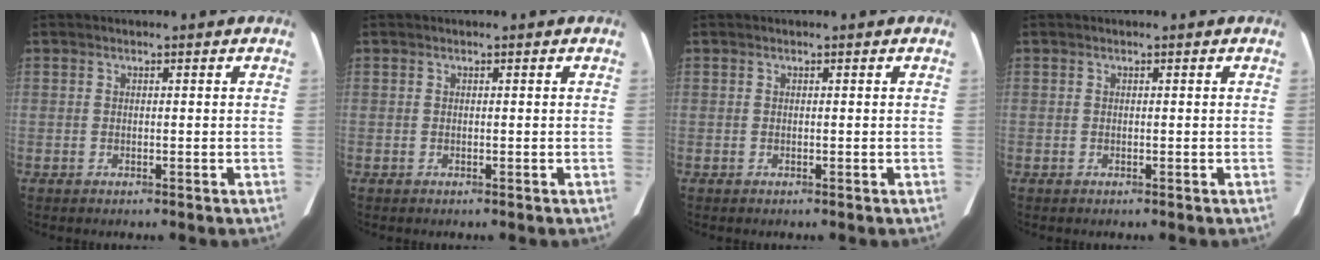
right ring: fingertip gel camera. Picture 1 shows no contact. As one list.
[{"total": 0.0}, {"total": 0.0}, {"total": 0.0}]